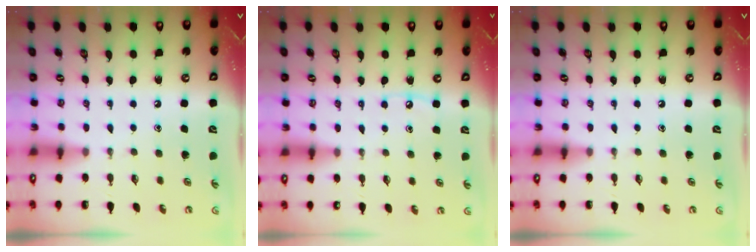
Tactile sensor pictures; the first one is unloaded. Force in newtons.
{"total": 3.1, "press": 3.1, "slide": 0.5}
{"total": 0.0}